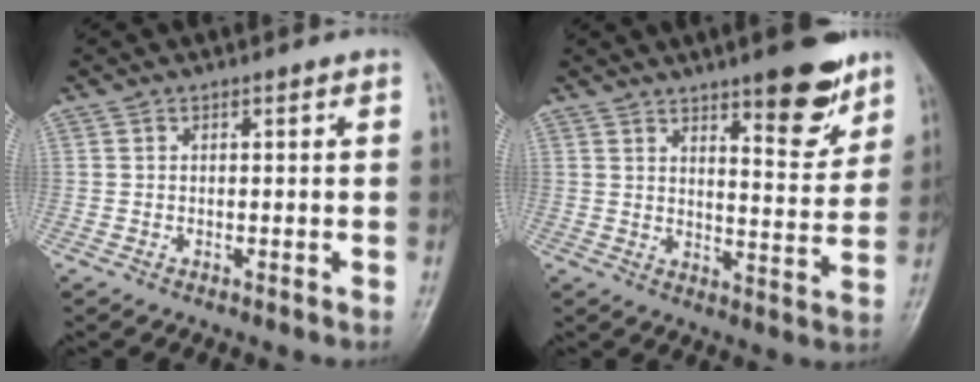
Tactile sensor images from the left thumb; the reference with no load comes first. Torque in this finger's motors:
{"motor_torque": [0.38, 0.46, 0.13, -0.27, 0.06]}